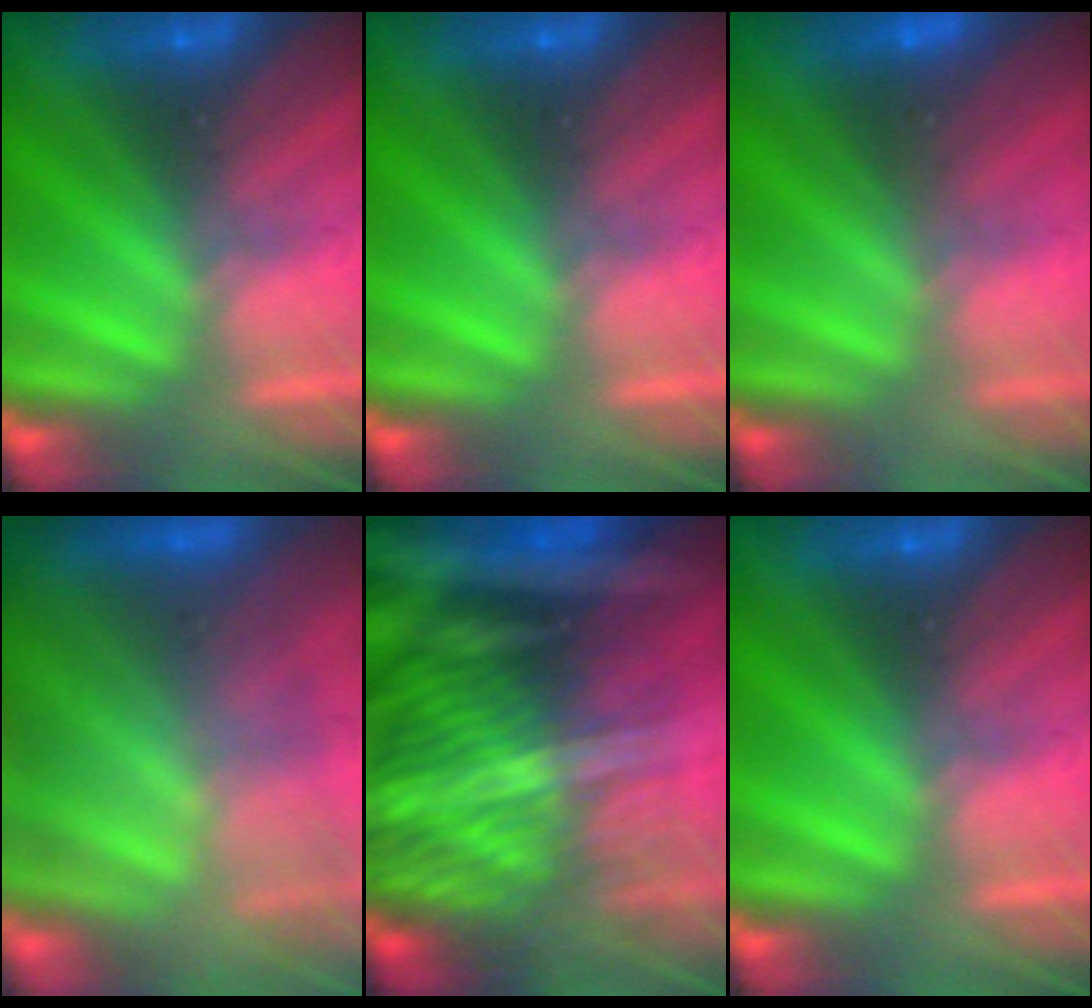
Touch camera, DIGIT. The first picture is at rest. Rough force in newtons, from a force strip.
{"total": 0.0}
{"total": 2.9}
{"total": 9.8}
{"total": 8.0}
{"total": 0.0}